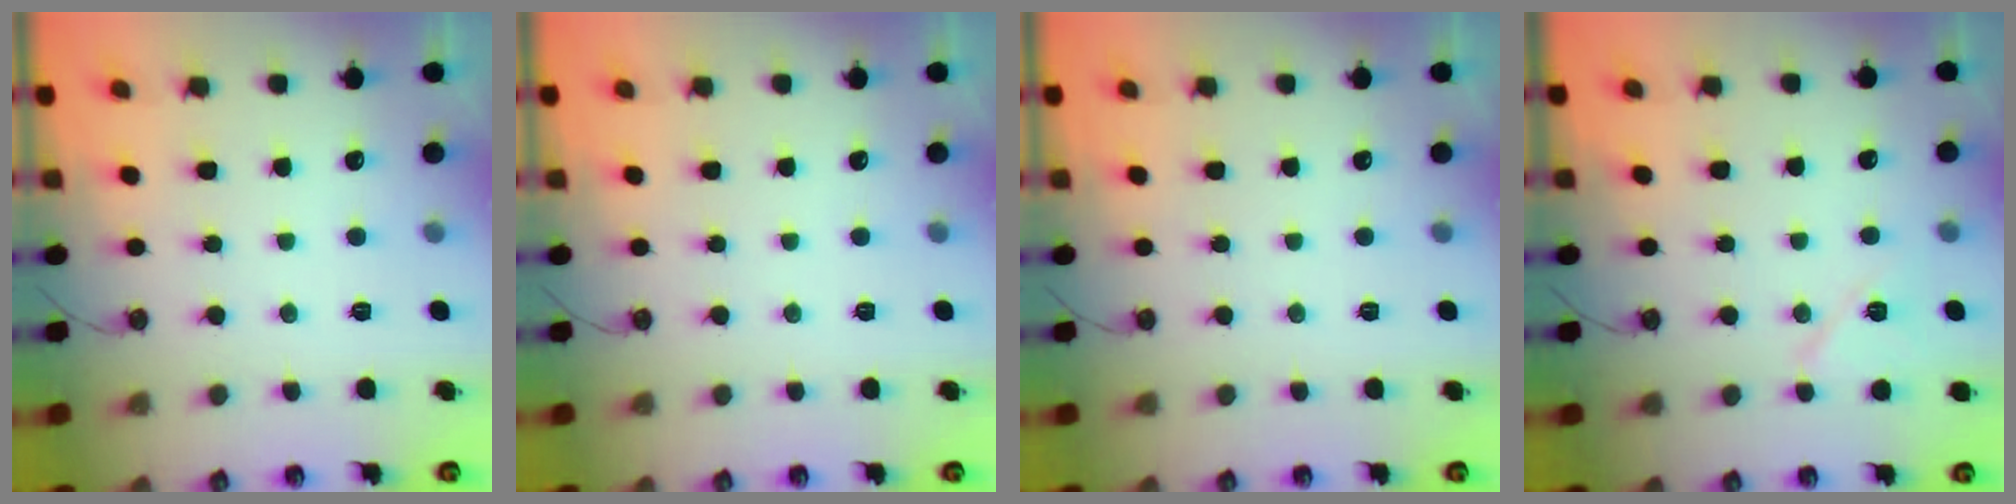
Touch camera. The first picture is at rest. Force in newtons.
{"total": 0.0}
{"total": 0.0}
{"total": 6.8, "press": 6.8, "slide": 0.3}